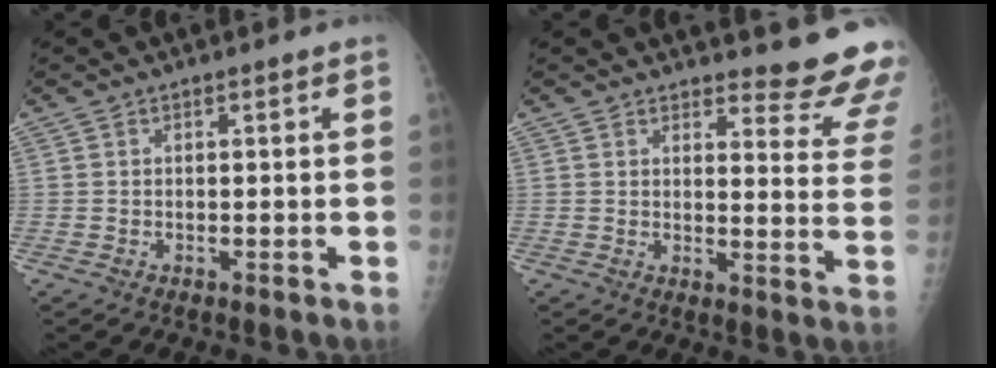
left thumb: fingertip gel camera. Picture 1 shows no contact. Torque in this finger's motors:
{"motor_torque": [0.83, -0.51, 0.87, -0.43, 0.03]}